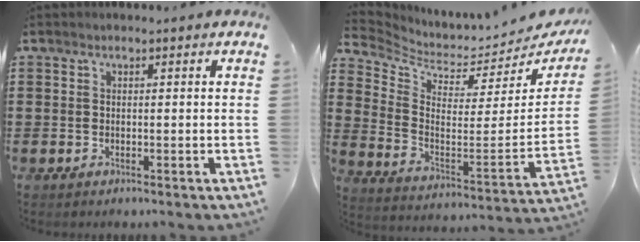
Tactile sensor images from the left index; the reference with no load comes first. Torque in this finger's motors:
{"motor_torque": [1.08, -1.07, -0.20, -0.07]}